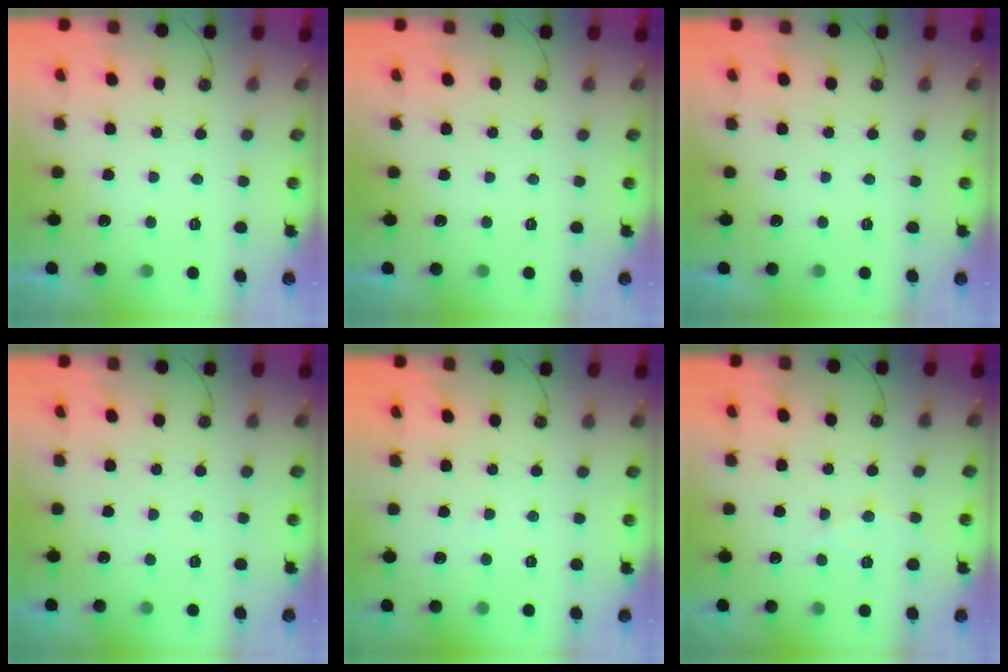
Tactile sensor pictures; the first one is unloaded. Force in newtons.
{"total": 0.0}
{"total": 0.0}
{"total": 1.9, "press": 1.9, "slide": 0.3}
{"total": 4.2, "press": 4.2, "slide": 0.6}
{"total": 7.9, "press": 7.9, "slide": 0.7}